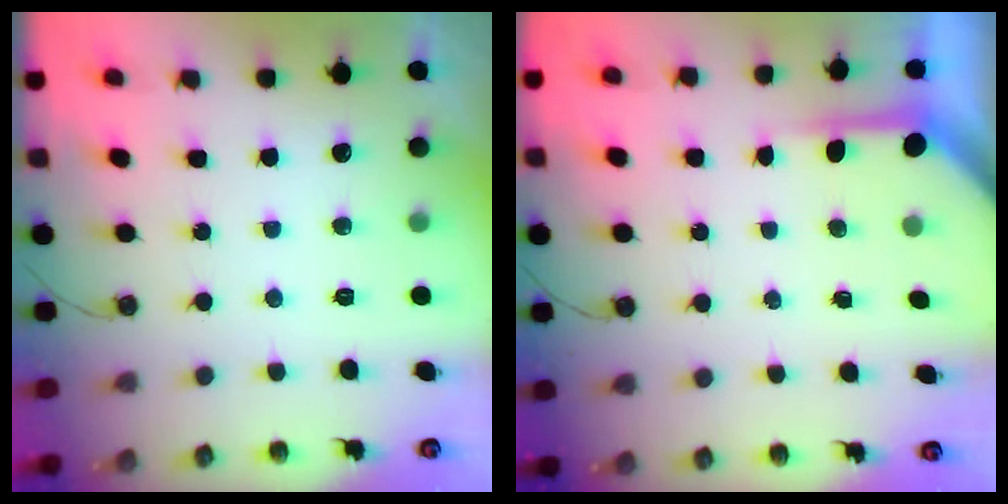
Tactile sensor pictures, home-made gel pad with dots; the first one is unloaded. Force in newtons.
{"total": 4.6, "press": 4.5, "slide": 0.4}